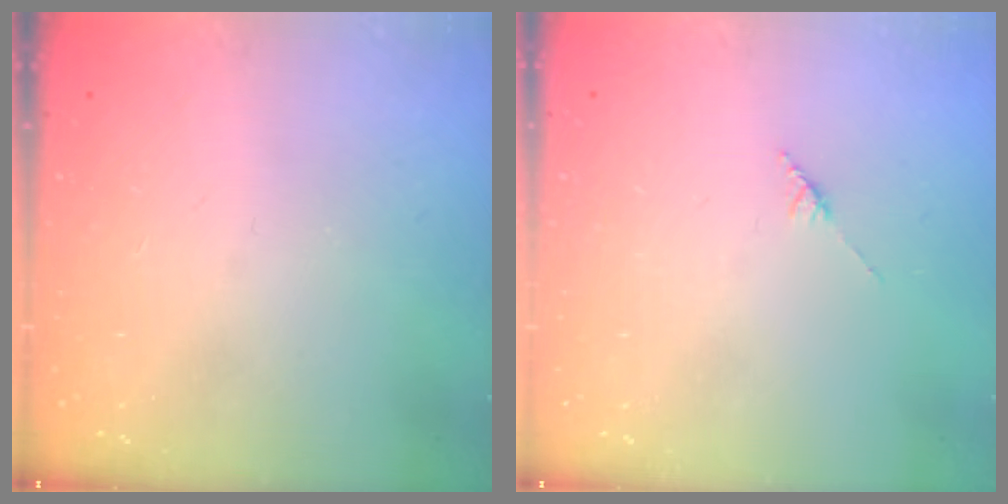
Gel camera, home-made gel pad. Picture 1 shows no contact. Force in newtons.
{"total": 2.8, "press": 2.8, "slide": 0.4}